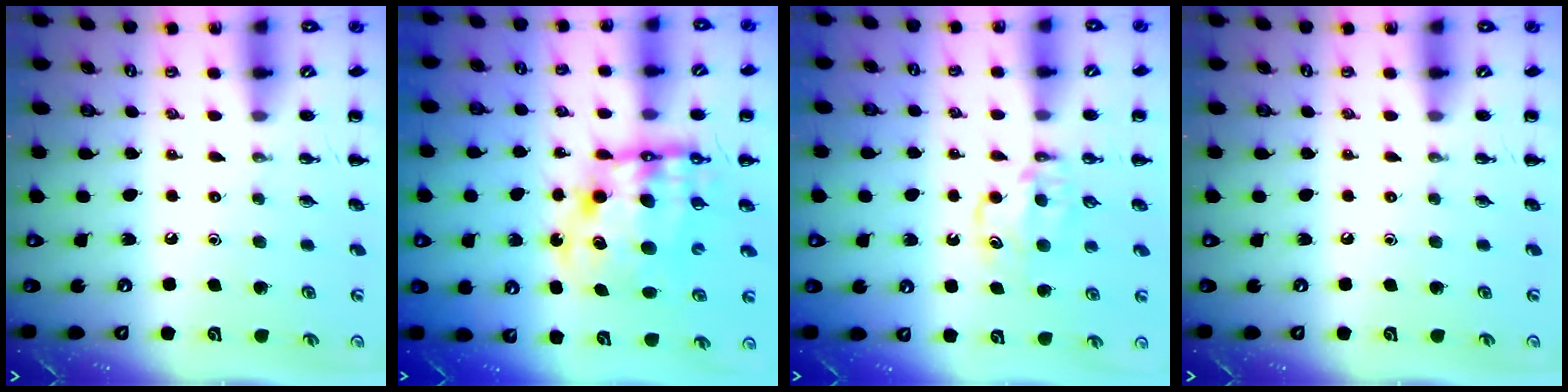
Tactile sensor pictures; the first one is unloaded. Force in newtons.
{"total": 12.2, "press": 11.8, "slide": 3.3}
{"total": 6.5, "press": 6.5, "slide": 0.6}
{"total": 0.0}